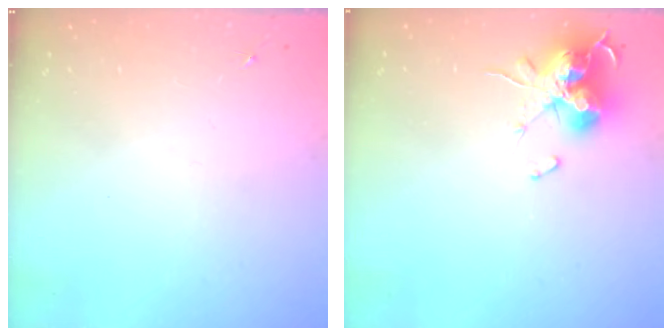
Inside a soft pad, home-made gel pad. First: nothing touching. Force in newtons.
{"total": 15.3, "press": 15.3, "slide": 0.1}